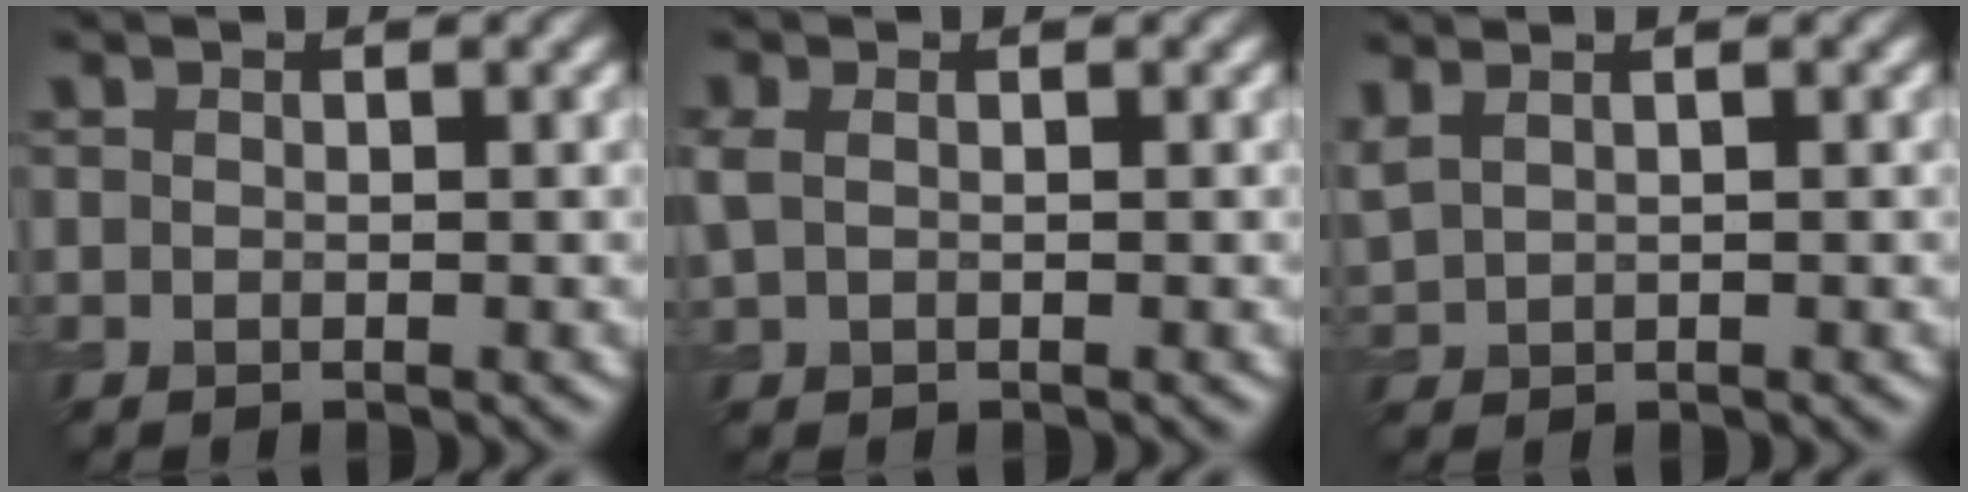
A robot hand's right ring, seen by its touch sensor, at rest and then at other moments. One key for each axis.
{"total": 1.4, "fx": 0.4, "fy": 0.9, "fz": 1.0, "tx": -0.025, "ty": 0.003, "tz": 0.006}
{"total": 2.2, "fx": 1.6, "fy": 0.9, "fz": 1.2, "tx": -0.031, "ty": 0.011, "tz": 0.028}